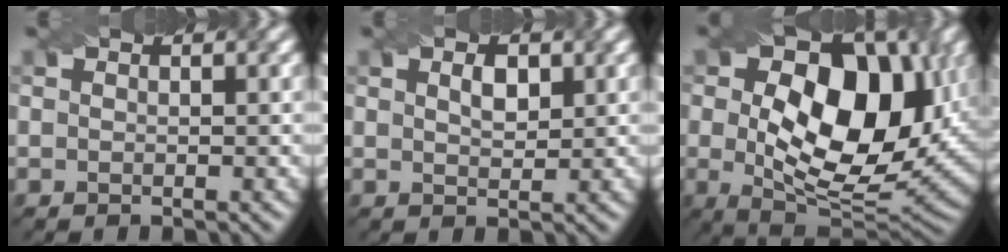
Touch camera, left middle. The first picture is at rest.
{"total": 0.5, "force": [-0.4, 0.1, 0.3], "torque": [-0.017, 0.014, 0.009]}
{"total": 13.9, "force": [1.2, 8.3, 11.1], "torque": [-0.164, 0.006, 0.035]}